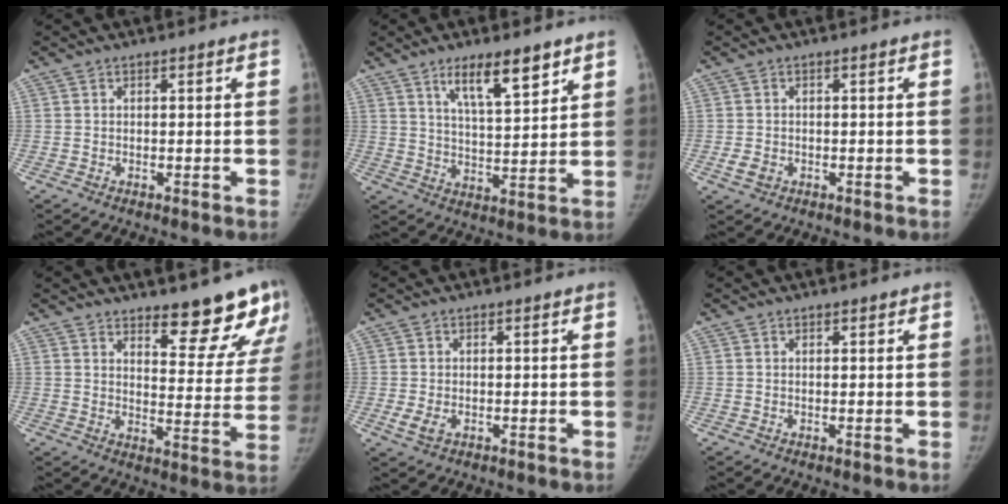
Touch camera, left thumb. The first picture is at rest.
{"total": 10.1, "force": [6.4, 2.8, 7.3], "torque": [-0.105, -0.040, 0.113]}
{"total": 2.5, "force": [-1.0, 1.9, 1.2], "torque": [-0.021, 0.000, -0.013]}
{"total": 13.3, "force": [10.3, 4.1, 7.3], "torque": [-0.039, -0.082, 0.137]}
{"total": 2.8, "force": [-0.9, 1.8, 1.9], "torque": [-0.041, -0.004, -0.013]}
{"total": 0.6, "force": [0.5, 0.3, 0.3], "torque": [-0.002, -0.002, 0.005]}